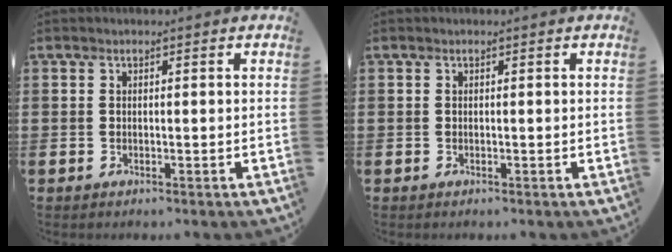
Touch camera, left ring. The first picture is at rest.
{"total": 0.0}